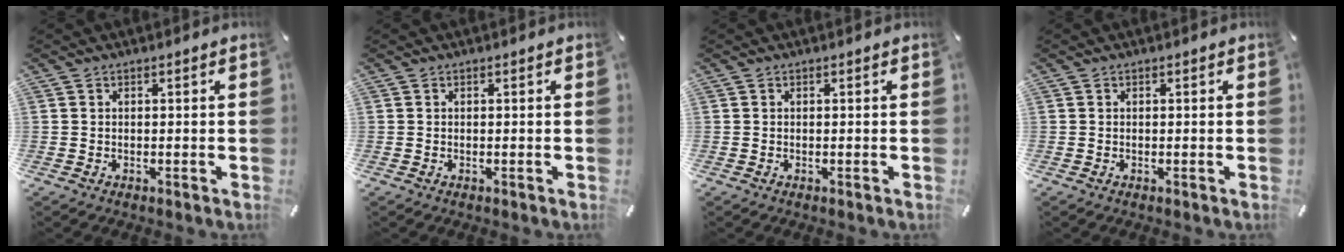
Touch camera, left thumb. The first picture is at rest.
{"total": 0.0}
{"total": 0.0}
{"total": 0.0}